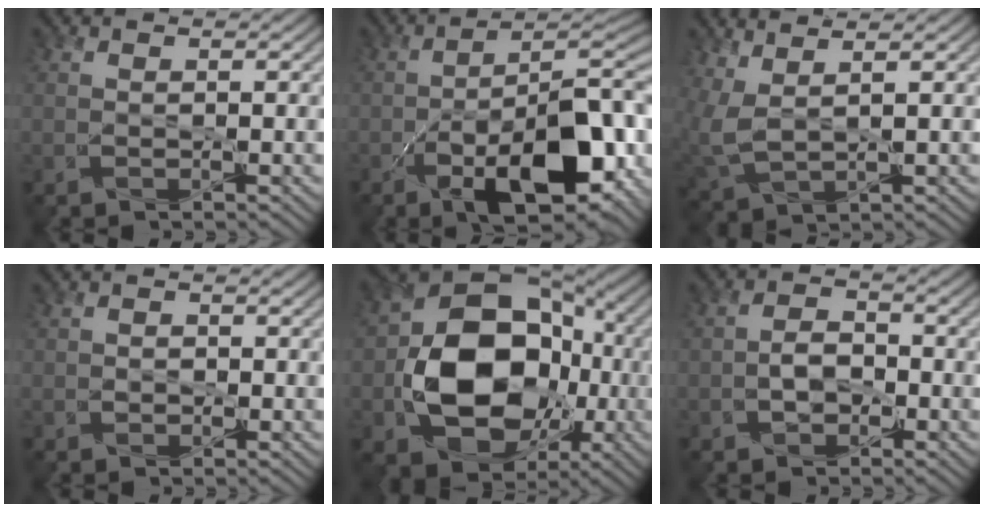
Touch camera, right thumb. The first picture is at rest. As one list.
[{"total": 16.0, "force": [-6.5, 6.7, 13.0], "torque": [-0.182, -0.020, -0.104]}, {"total": 4.8, "force": [2.8, 1.6, 3.6], "torque": [-0.107, 0.002, 0.063]}, {"total": 0.6, "force": [-0.3, 0.5, -0.2], "torque": [0.006, 0.001, -0.007]}, {"total": 15.0, "force": [-2.3, 11.3, 9.5], "torque": [-0.158, -0.011, -0.045]}, {"total": 2.9, "force": [-1.2, 2.1, 1.5], "torque": [-0.029, 0.008, -0.029]}]